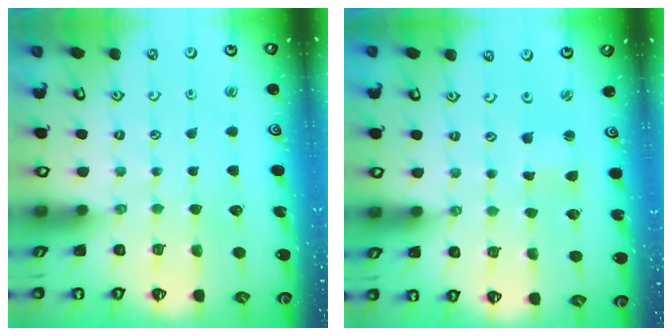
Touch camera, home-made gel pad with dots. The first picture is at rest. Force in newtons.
{"total": 1.1, "press": 1.0, "slide": 0.3}